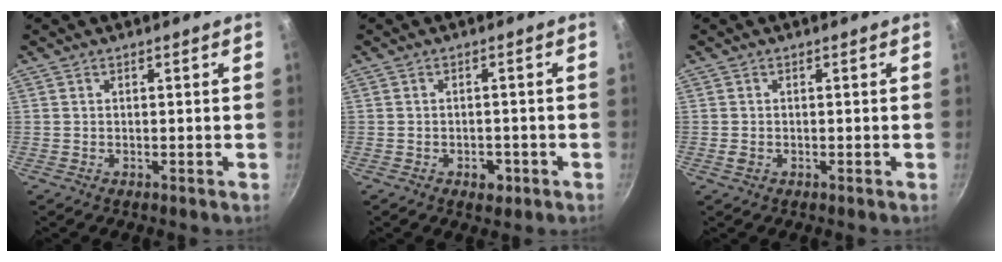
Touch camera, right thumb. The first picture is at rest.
{"total": 2.8, "force": [-1.3, 1.9, 1.6], "torque": [-0.008, 0.006, -0.015]}
{"total": 0.9, "force": [-0.3, 0.6, 0.6], "torque": [-0.014, 0.000, -0.004]}